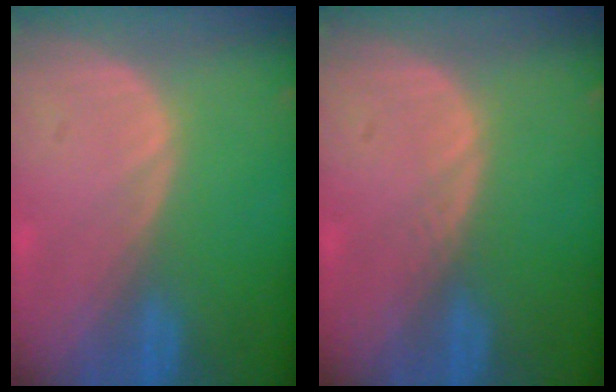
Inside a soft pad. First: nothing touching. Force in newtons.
{"total": 0.6, "press": 0.6, "slide": 0.0}